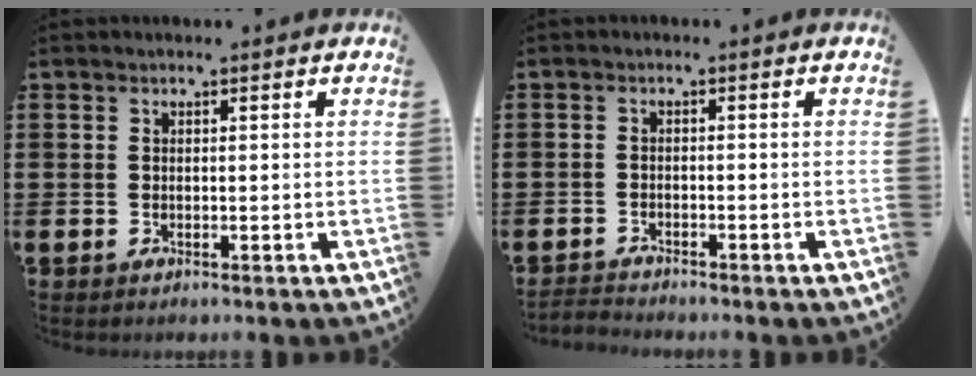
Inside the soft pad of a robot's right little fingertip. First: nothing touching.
{"total": 1.4, "force": [-1.4, 0.0, -0.1], "torque": [-0.002, 0.002, -0.028]}